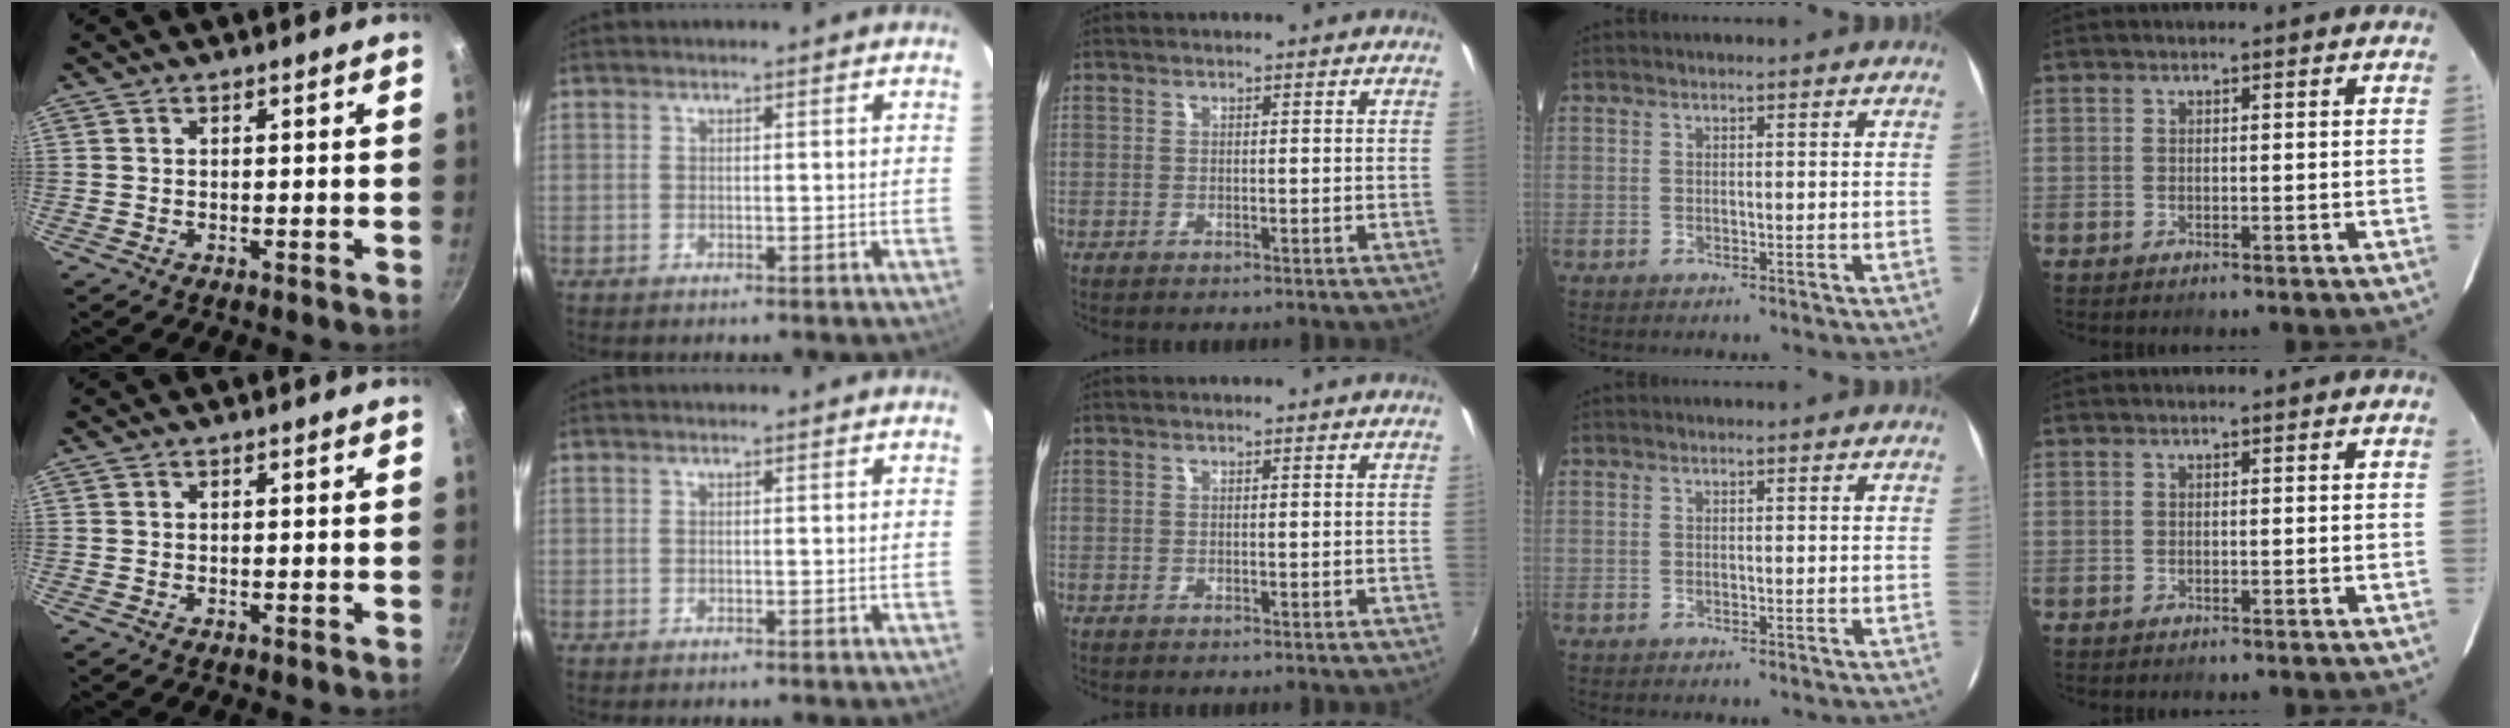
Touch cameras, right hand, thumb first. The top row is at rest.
{}